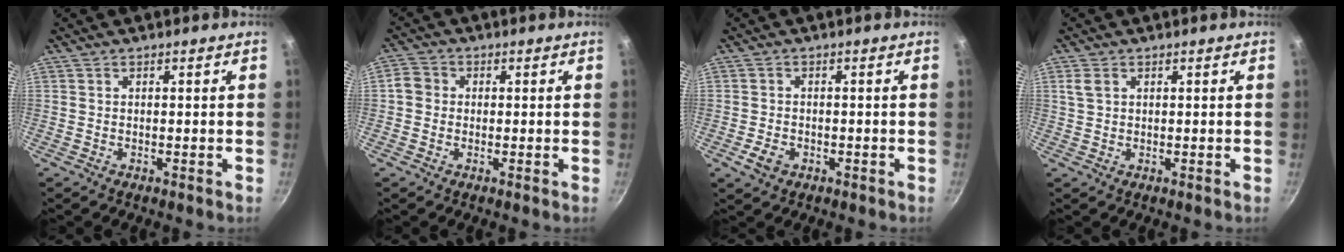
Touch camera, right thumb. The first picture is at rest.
{"total": 3.4, "force": [-0.2, 3.1, 1.4], "torque": [-0.015, 0.008, -0.015]}
{"total": 3.5, "force": [-1.5, 2.4, 2.0], "torque": [-0.033, 0.009, -0.024]}
{"total": 2.3, "force": [0.9, 1.6, 1.4], "torque": [-0.026, 0.001, 0.019]}